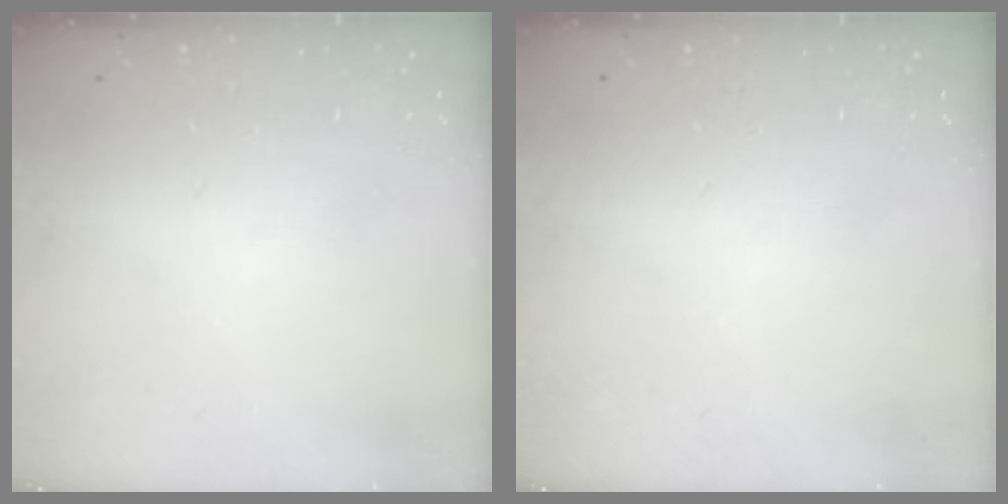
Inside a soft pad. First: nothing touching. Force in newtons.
{"total": 0.0}